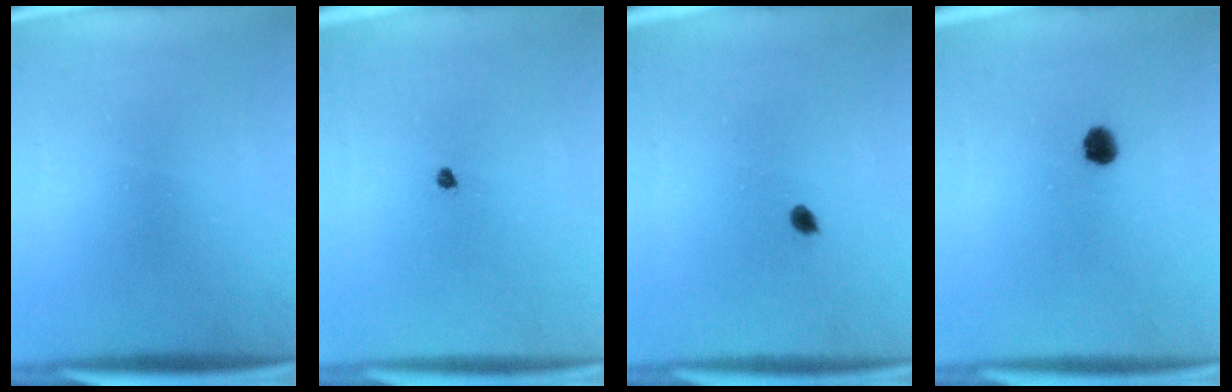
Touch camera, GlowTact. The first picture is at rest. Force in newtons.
{"total": 0.7}
{"total": 1.1}
{"total": 2.7}